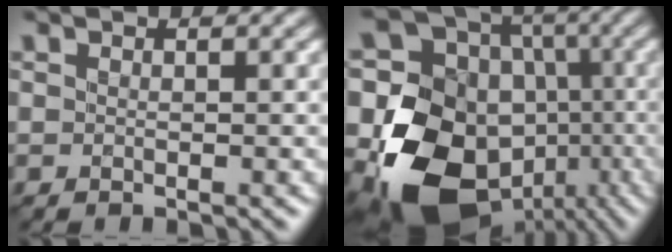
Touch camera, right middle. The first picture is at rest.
{"total": 17.1, "force": [-4.5, 14.4, 8.0], "torque": [-0.163, -0.028, -0.074]}